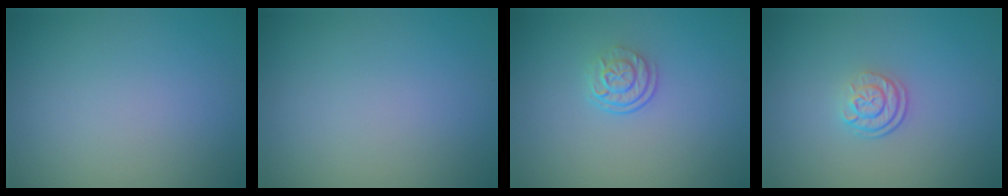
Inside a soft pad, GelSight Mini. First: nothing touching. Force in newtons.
{"total": 0.0}
{"total": 2.5, "press": 1.8, "slide": 1.8}
{"total": 2.3, "press": 1.7, "slide": 1.7}